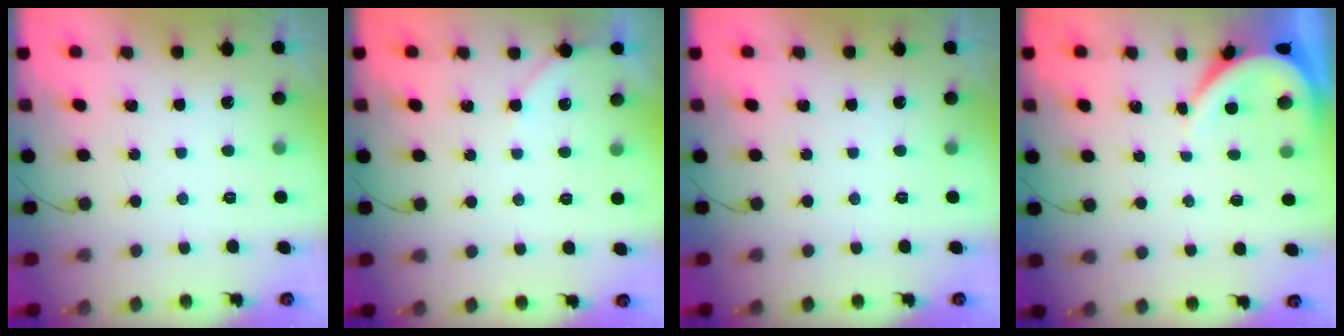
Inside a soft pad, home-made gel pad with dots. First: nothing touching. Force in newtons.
{"total": 3.7, "press": 3.7, "slide": 0.4}
{"total": 0.0}
{"total": 3.7, "press": 3.7, "slide": 0.5}